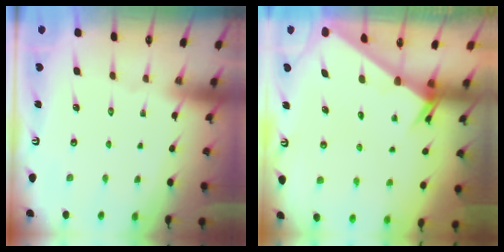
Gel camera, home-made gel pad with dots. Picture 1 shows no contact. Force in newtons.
{"total": 2.3, "press": 2.3, "slide": 0.1}